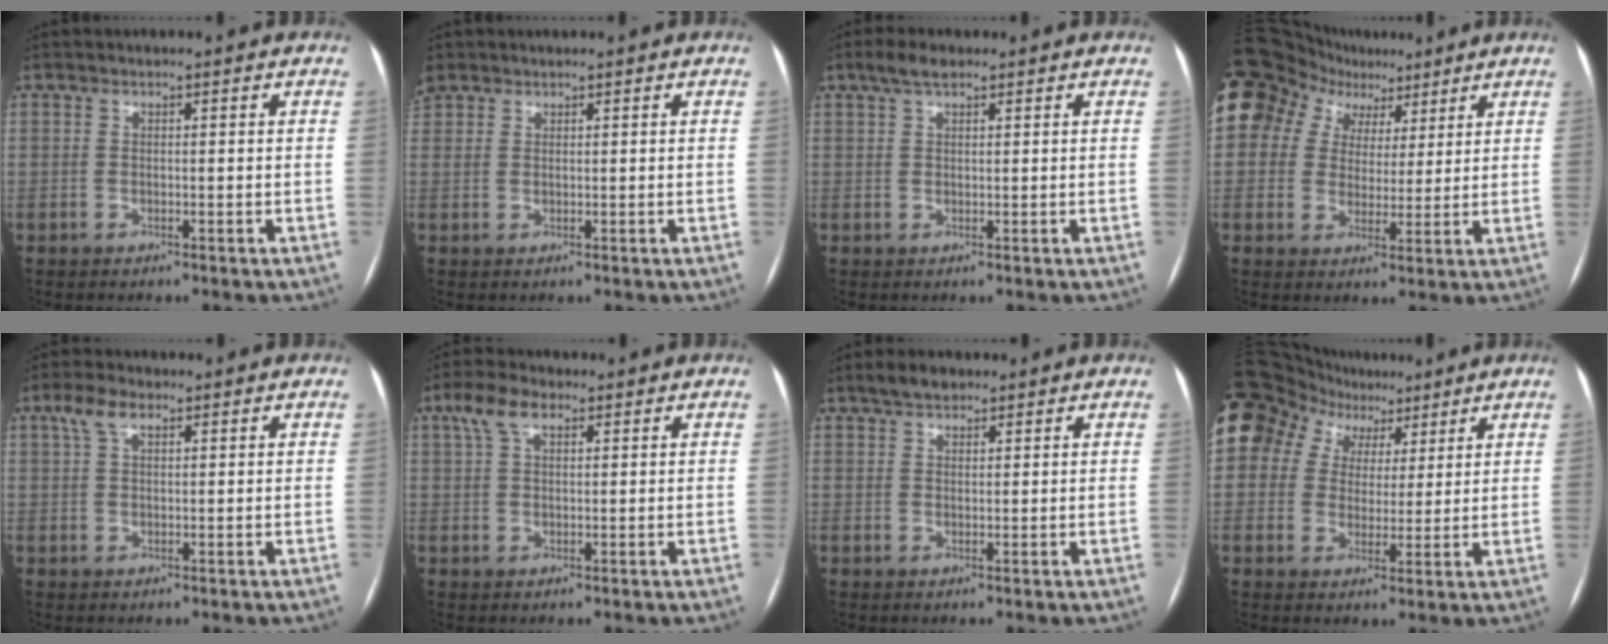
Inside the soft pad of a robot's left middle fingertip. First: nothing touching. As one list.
[{"total": 0.7, "force": [0.6, -0.2, -0.3], "torque": [-0.004, 0.002, 0.023]}, {"total": 3.4, "force": [2.4, 1.2, 2.2], "torque": [-0.049, 0.015, 0.045]}, {"total": 17.7, "force": [9.9, 12.8, 7.1], "torque": [-0.198, 0.080, 0.181]}, {"total": 3.6, "force": [2.0, 1.5, 2.7], "torque": [-0.063, 0.021, 0.043]}, {"total": 4.8, "force": [2.5, 2.1, 3.5], "torque": [-0.079, 0.025, 0.051]}, {"total": 3.4, "force": [2.6, 1.6, 1.6], "torque": [-0.035, 0.013, 0.045]}, {"total": 18.5, "force": [10.4, 13.5, 7.4], "torque": [-0.217, 0.082, 0.192]}]